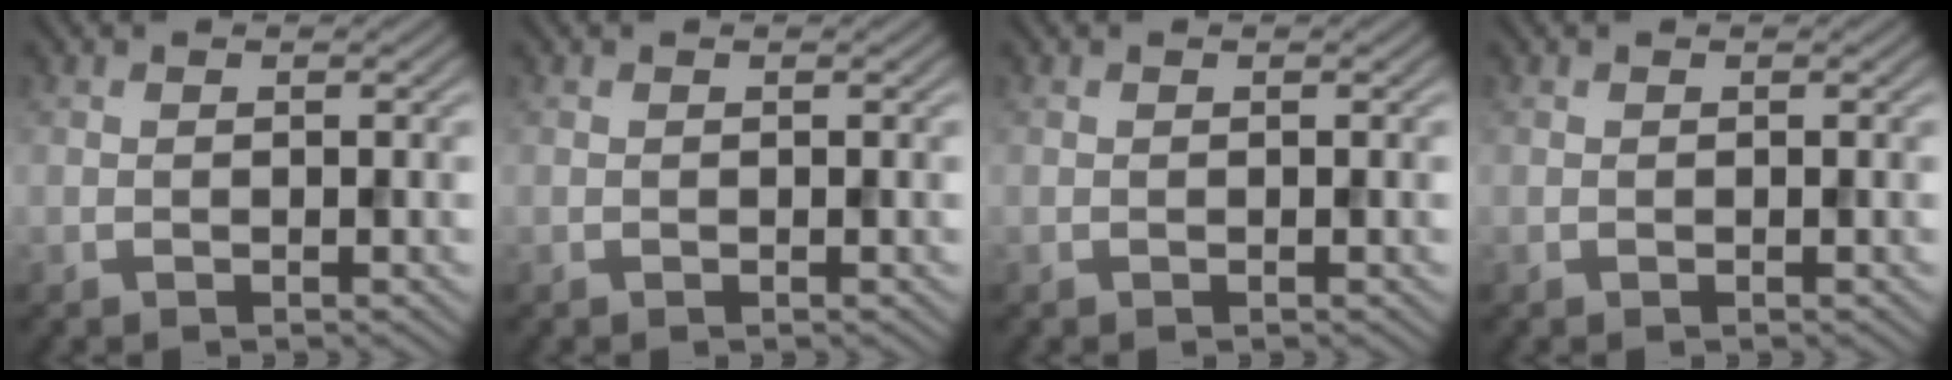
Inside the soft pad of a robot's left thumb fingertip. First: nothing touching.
{"total": 0.0}
{"total": 0.0}
{"total": 0.0}